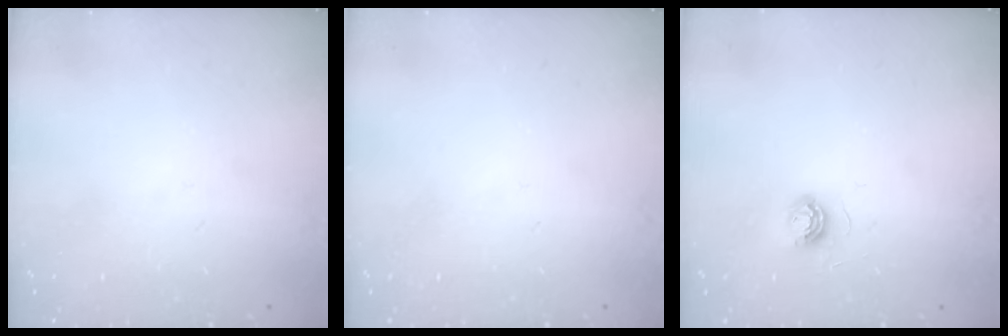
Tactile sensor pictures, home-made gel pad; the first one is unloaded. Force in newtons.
{"total": 0.0}
{"total": 5.4, "press": 5.4, "slide": 0.3}